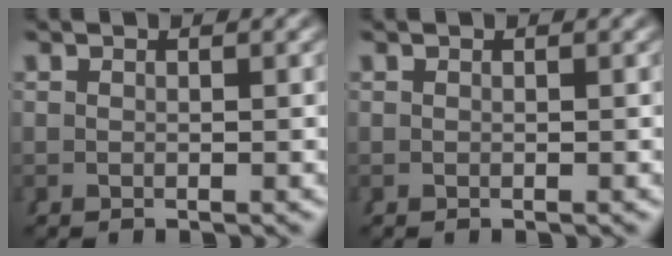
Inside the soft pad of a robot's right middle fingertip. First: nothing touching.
{"total": 0.0}